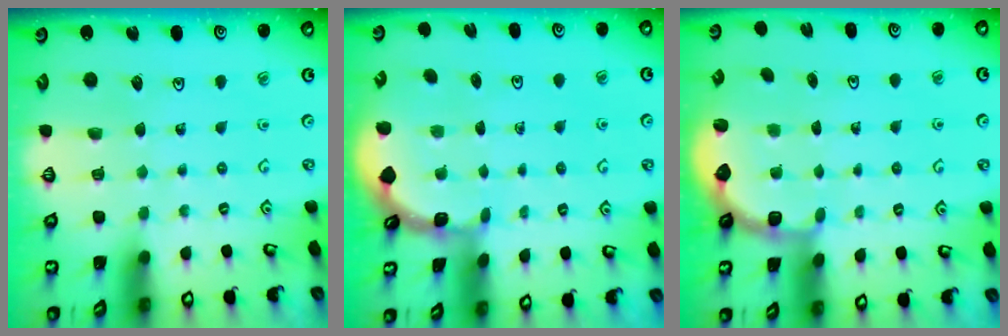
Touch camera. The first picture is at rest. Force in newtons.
{"total": 1.6, "press": 1.6, "slide": 0.2}
{"total": 2.9, "press": 2.4, "slide": 1.6}